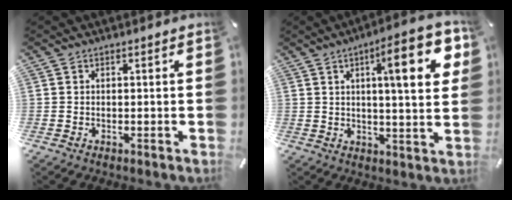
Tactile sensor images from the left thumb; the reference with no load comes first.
{"total": 16.0, "force": [6.0, 3.8, 14.4], "torque": [-0.200, -0.024, 0.082]}